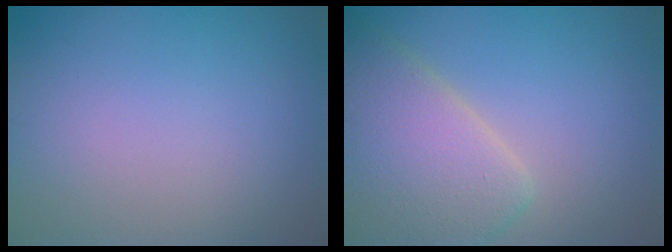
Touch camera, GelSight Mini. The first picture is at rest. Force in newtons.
{"total": 7.3, "press": 7.3, "slide": 0.6}